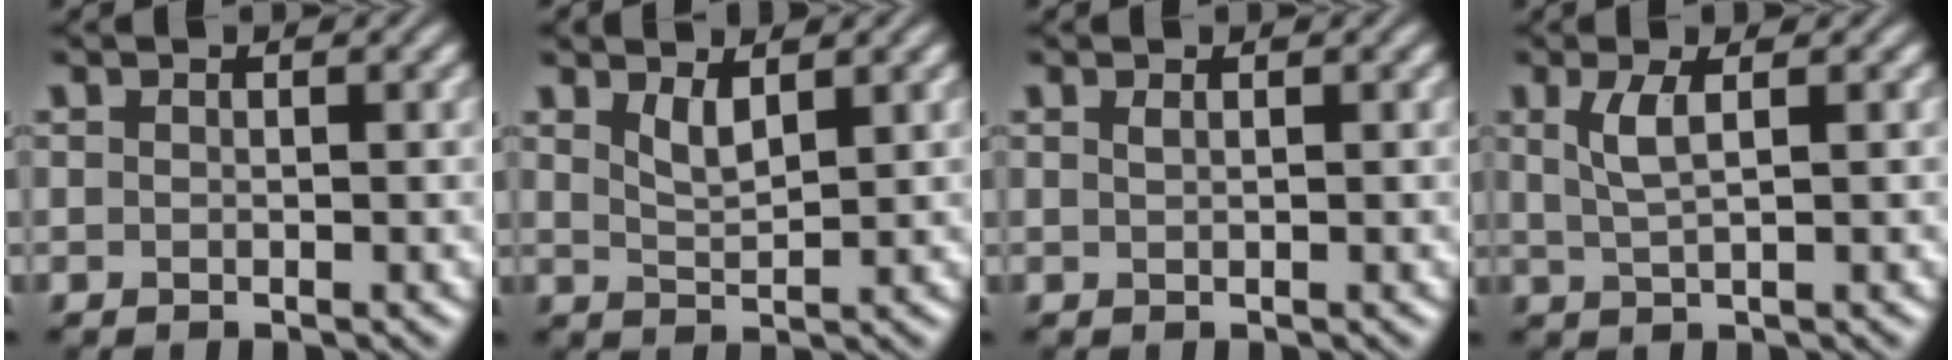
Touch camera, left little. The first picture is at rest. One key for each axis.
{"total": 2.0, "fx": 1.3, "fy": 0.5, "fz": 1.4, "tx": -0.029, "ty": -0.007, "tz": 0.029}
{"total": 0.7, "fx": 0.3, "fy": 0.2, "fz": 0.5, "tx": -0.007, "ty": 0.003, "tz": 0.006}
{"total": 2.6, "fx": 0.8, "fy": 0.7, "fz": 2.4, "tx": -0.050, "ty": -0.001, "tz": 0.017}